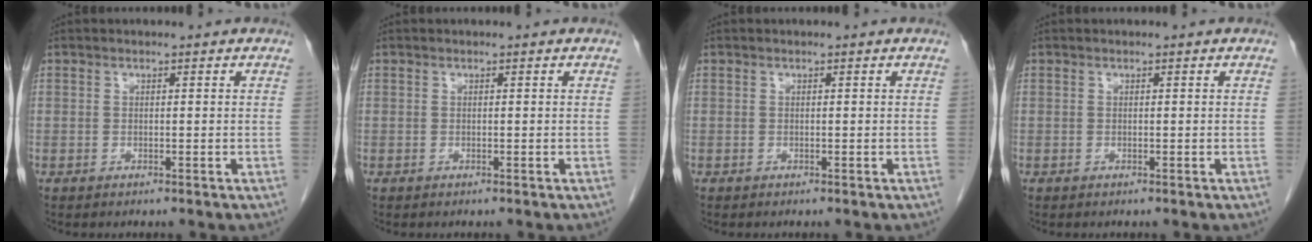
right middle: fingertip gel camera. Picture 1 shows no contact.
{"total": 0.0}
{"total": 0.0}
{"total": 0.0}